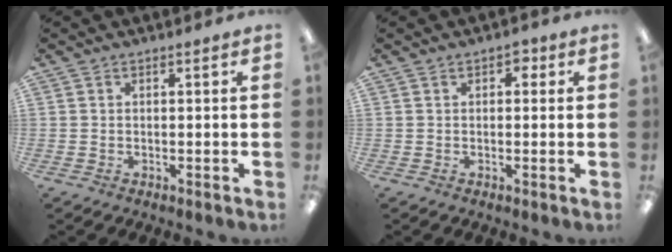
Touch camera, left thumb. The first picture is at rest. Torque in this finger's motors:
{"motor_torque": [-0.17, 0.12, -0.27, -0.29, 0.09]}